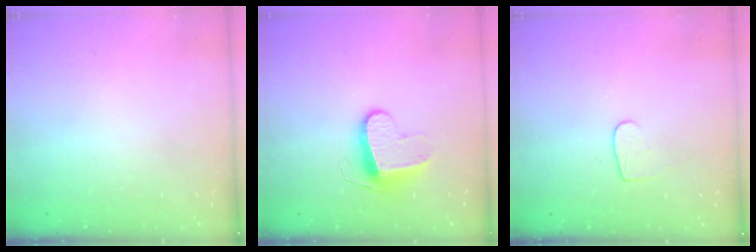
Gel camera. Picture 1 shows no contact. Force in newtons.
{"total": 9.0, "press": 9.0, "slide": 0.3}
{"total": 4.3, "press": 4.2, "slide": 0.3}